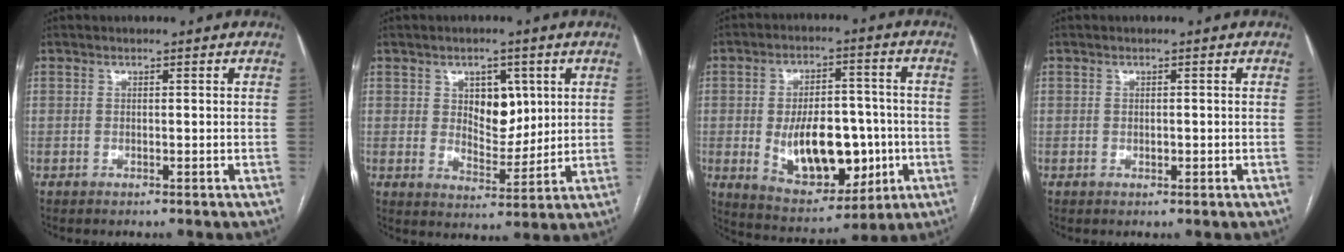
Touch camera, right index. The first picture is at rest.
{"total": 7.0, "force": [2.4, 4.4, 5.0], "torque": [-0.070, 0.004, 0.046]}
{"total": 15.8, "force": [-2.6, 8.2, 13.2], "torque": [-0.214, 0.008, -0.021]}
{"total": 0.9, "force": [-0.1, 0.6, 0.7], "torque": [-0.011, 0.000, 0.001]}